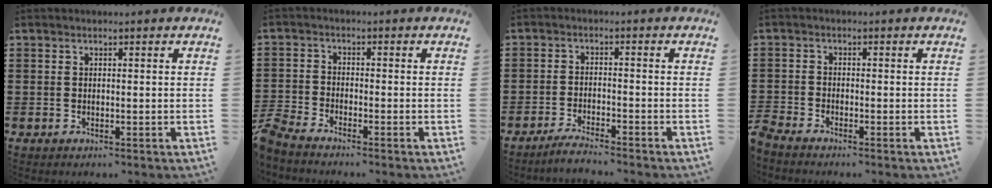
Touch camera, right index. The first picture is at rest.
{"total": 2.9, "force": [-2.8, 0.0, 0.4], "torque": [-0.031, -0.004, -0.066]}
{"total": 2.8, "force": [-2.7, -0.3, 0.7], "torque": [-0.015, 0.000, -0.052]}
{"total": 1.9, "force": [-1.9, -0.1, 0.0], "torque": [-0.010, -0.002, -0.041]}